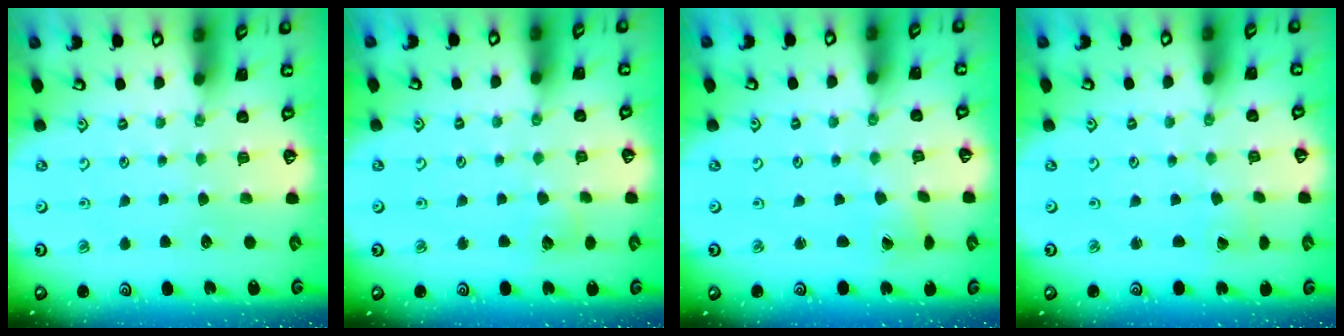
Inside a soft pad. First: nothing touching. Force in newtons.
{"total": 5.2, "press": 5.1, "slide": 0.5}
{"total": 1.6, "press": 1.6, "slide": 0.3}
{"total": 0.0}